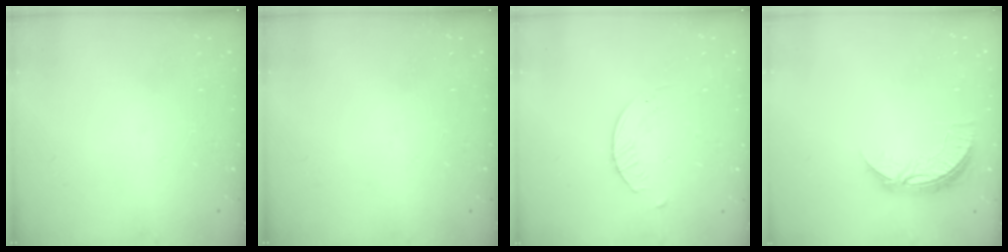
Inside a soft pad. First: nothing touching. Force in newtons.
{"total": 0.0}
{"total": 2.8, "press": 2.7, "slide": 0.3}
{"total": 6.7, "press": 6.7, "slide": 0.2}